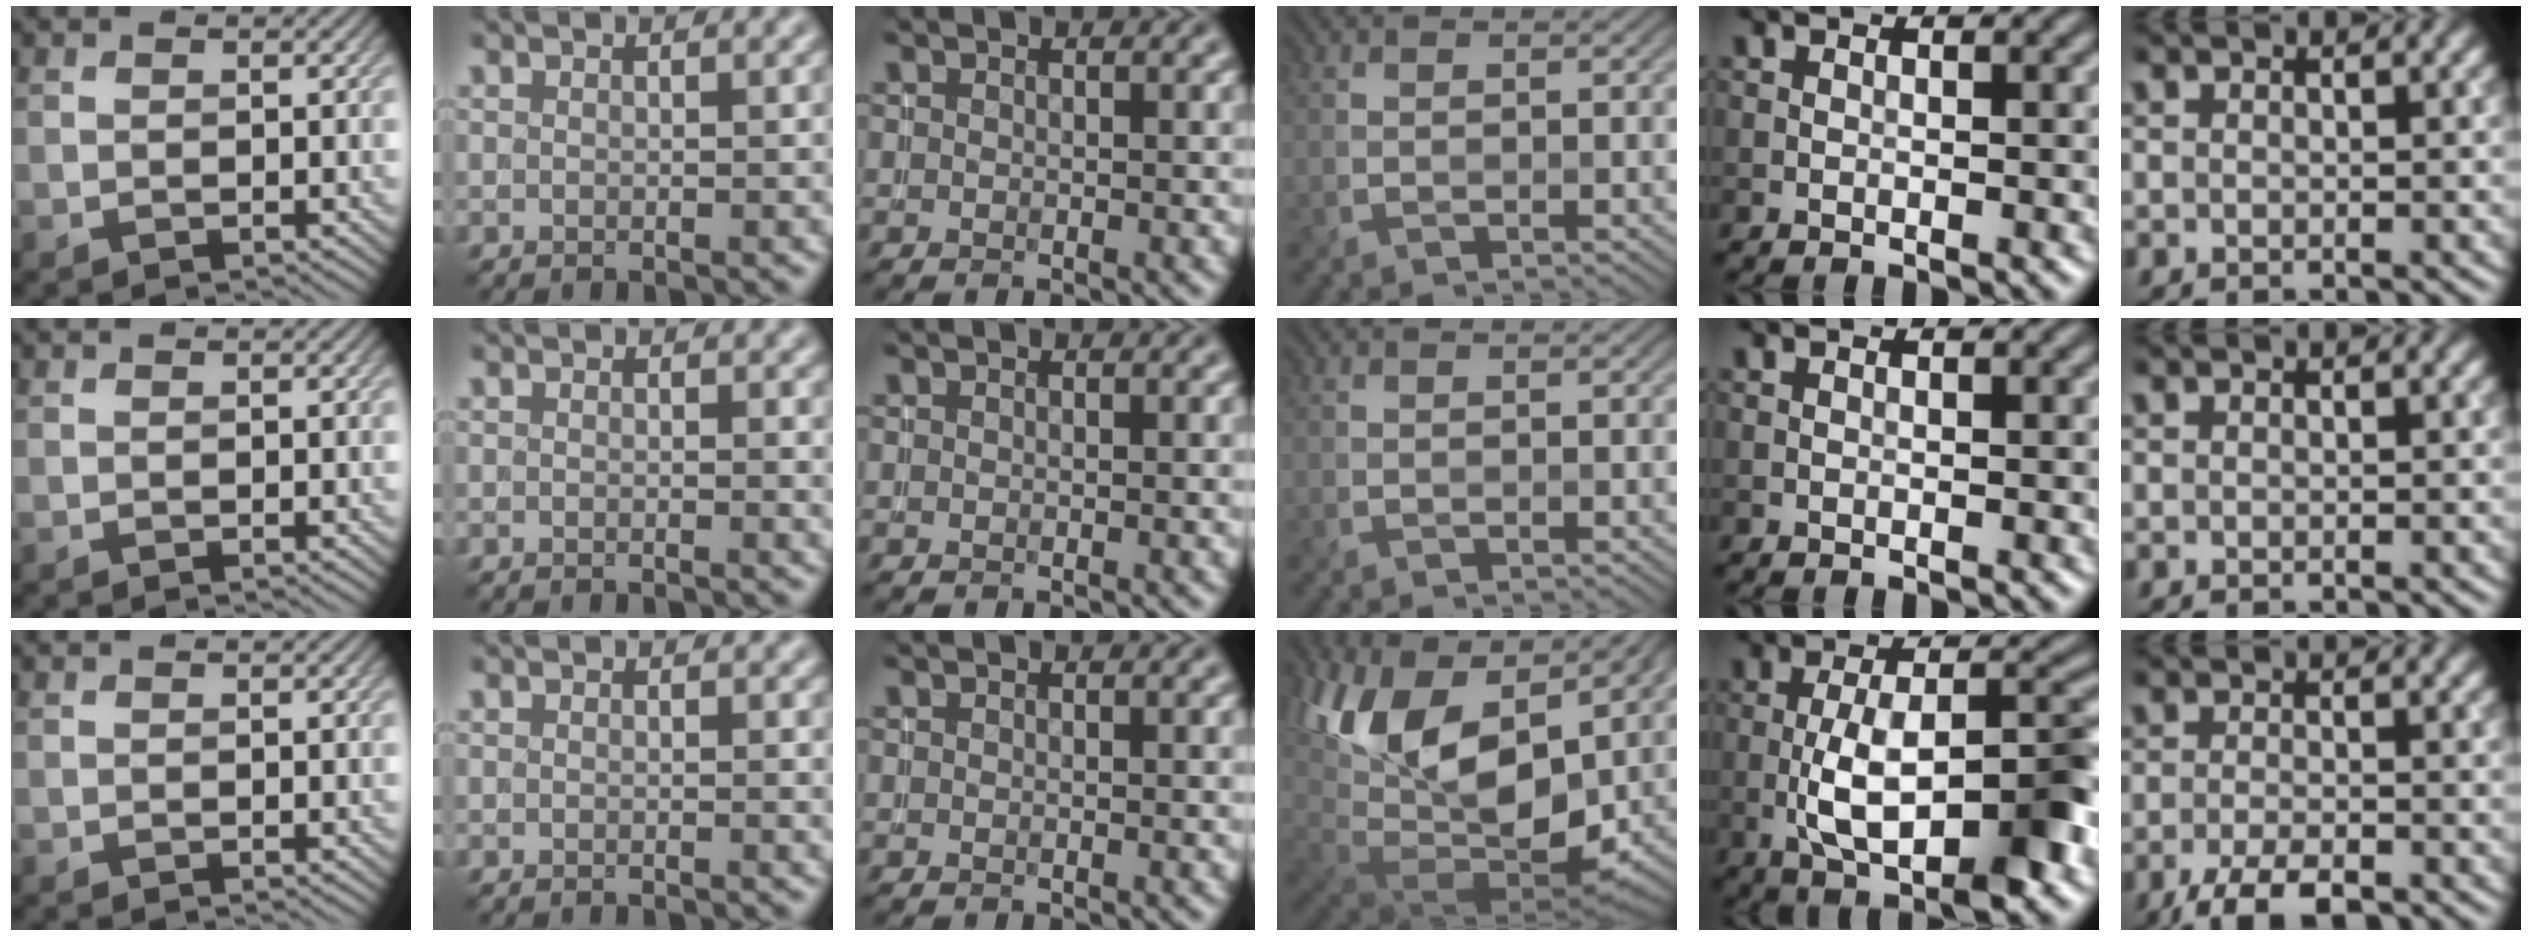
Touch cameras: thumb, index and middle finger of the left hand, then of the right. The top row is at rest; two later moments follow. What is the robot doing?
{"motion": "insert", "object": "backpack"}